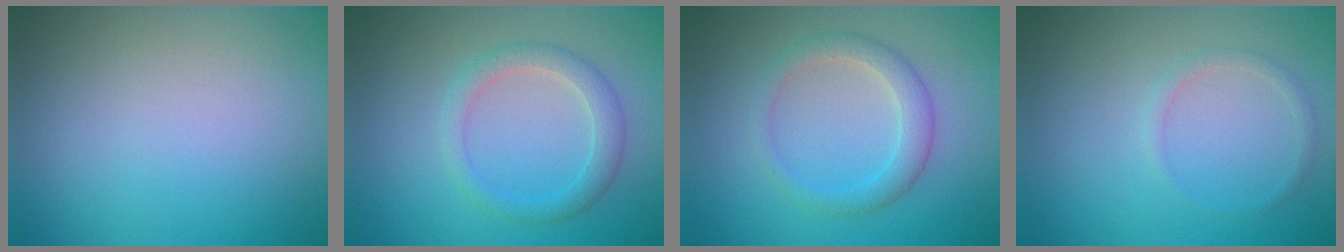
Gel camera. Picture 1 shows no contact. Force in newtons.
{"total": 2.5, "press": 2.5, "slide": 0.1}
{"total": 2.7, "press": 2.7, "slide": 0.2}
{"total": 0.9, "press": 0.9, "slide": 0.1}